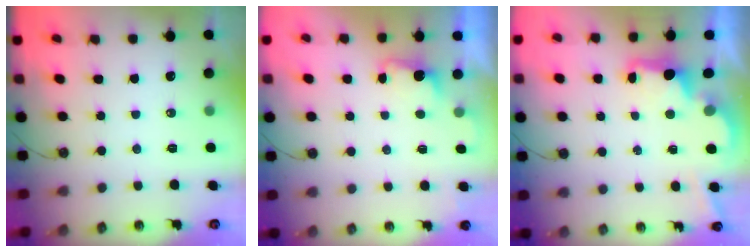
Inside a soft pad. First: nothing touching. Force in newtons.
{"total": 1.9, "press": 1.6, "slide": 0.9}
{"total": 2.5, "press": 2.3, "slide": 0.8}